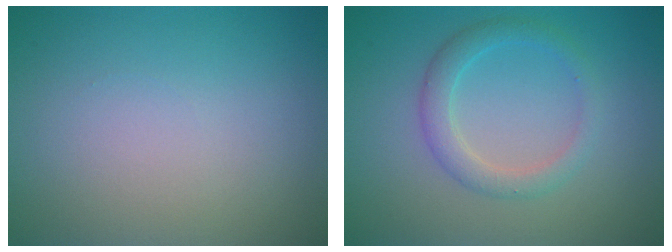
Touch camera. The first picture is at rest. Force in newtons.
{"total": 2.6, "press": 2.6, "slide": 0.0}